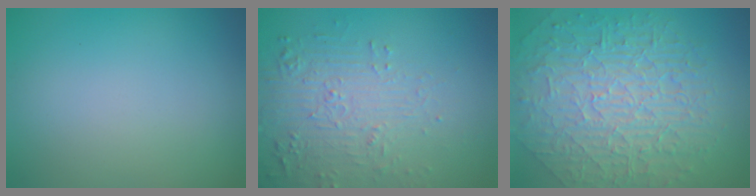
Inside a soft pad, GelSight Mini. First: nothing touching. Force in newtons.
{"total": 5.6, "press": 3.8, "slide": 4.2}
{"total": 10.2, "press": 6.7, "slide": 7.6}